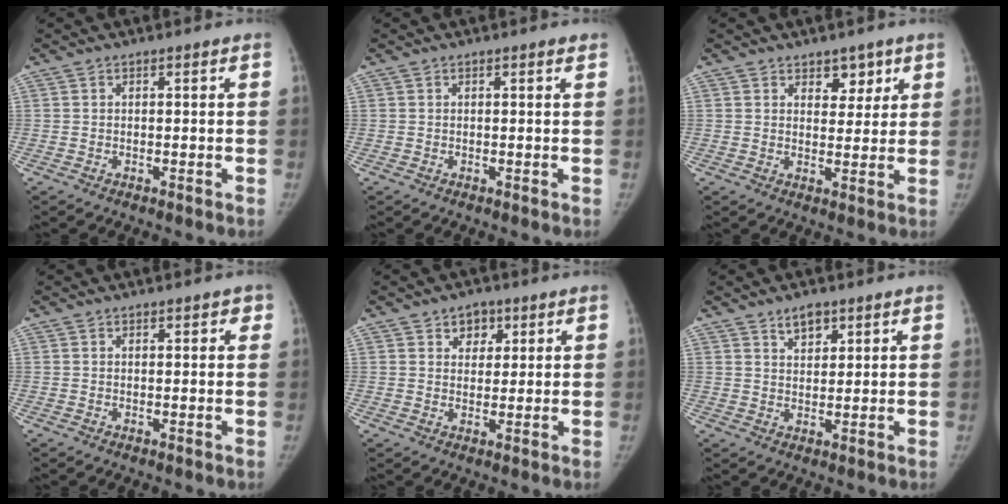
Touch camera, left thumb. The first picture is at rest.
{"total": 0.7, "force": [0.5, 0.1, 0.5], "torque": [-0.006, 0.000, 0.005]}
{"total": 4.6, "force": [2.8, 2.9, 2.0], "torque": [0.006, -0.018, 0.044]}
{"total": 1.6, "force": [0.9, 0.8, 1.0], "torque": [0.004, -0.001, 0.009]}
{"total": 4.2, "force": [2.2, 3.2, 1.7], "torque": [0.006, -0.009, 0.031]}
{"total": 3.8, "force": [2.6, 2.0, 1.9], "torque": [-0.014, -0.018, 0.046]}